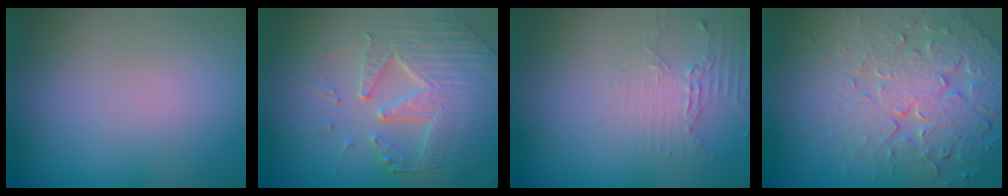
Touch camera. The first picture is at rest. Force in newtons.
{"total": 8.1, "press": 5.7, "slide": 5.8}
{"total": 2.1, "press": 1.5, "slide": 1.4}
{"total": 8.0, "press": 5.8, "slide": 5.5}